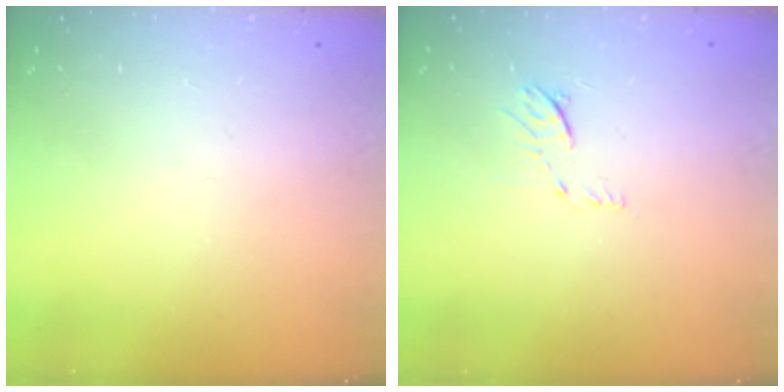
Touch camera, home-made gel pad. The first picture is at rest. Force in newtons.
{"total": 5.7, "press": 5.6, "slide": 0.8}